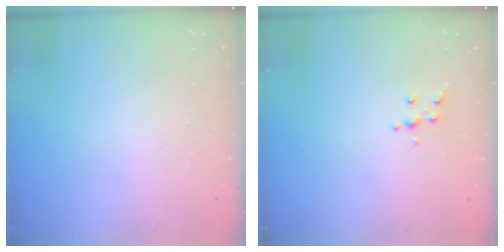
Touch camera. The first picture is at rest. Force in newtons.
{"total": 4.8, "press": 4.8, "slide": 0.6}